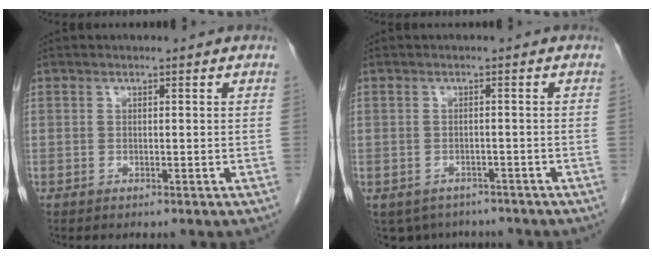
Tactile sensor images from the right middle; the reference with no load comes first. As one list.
[{"total": 5.9, "force": [-4.8, 3.4, 0.6], "torque": [-0.002, 0.002, -0.061]}]